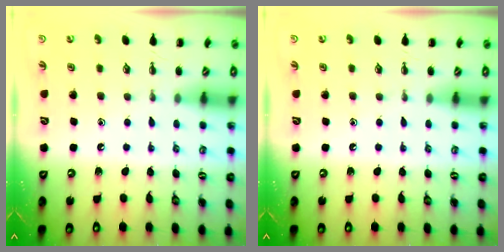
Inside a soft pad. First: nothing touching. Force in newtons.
{"total": 0.0}